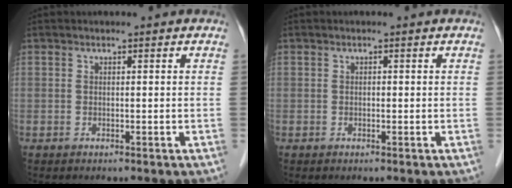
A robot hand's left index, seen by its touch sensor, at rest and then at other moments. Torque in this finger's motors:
{"motor_torque": [0.11, 0.05, -0.03, -0.01]}